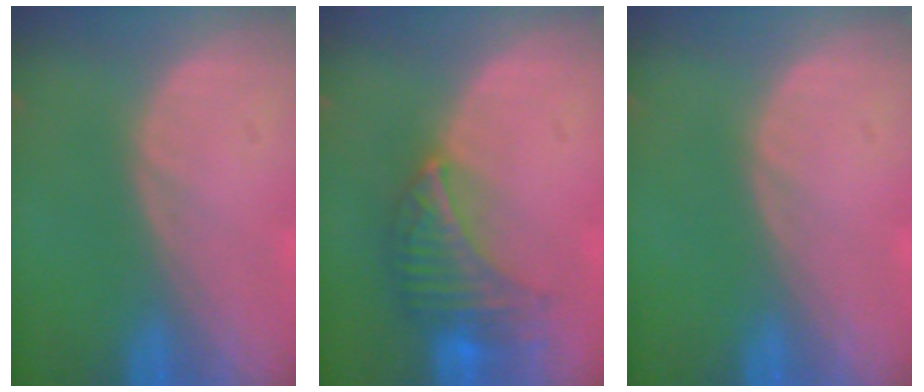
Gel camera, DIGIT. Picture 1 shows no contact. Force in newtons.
{"total": 6.7, "press": 6.5, "slide": 1.5}
{"total": 0.0}